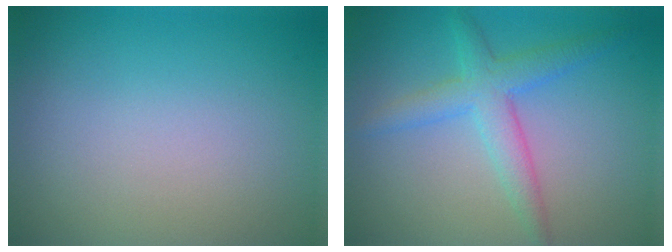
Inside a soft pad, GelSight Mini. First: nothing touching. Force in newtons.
{"total": 3.7, "press": 3.7, "slide": 0.2}